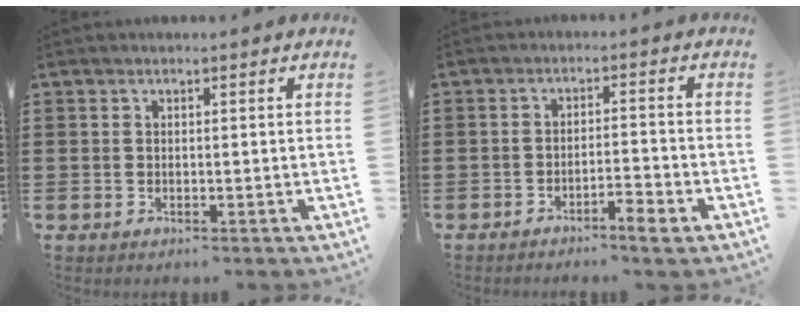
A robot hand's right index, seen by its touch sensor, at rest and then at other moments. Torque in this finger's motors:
{"motor_torque": [0.12, -0.02, 0.00, 0.00]}